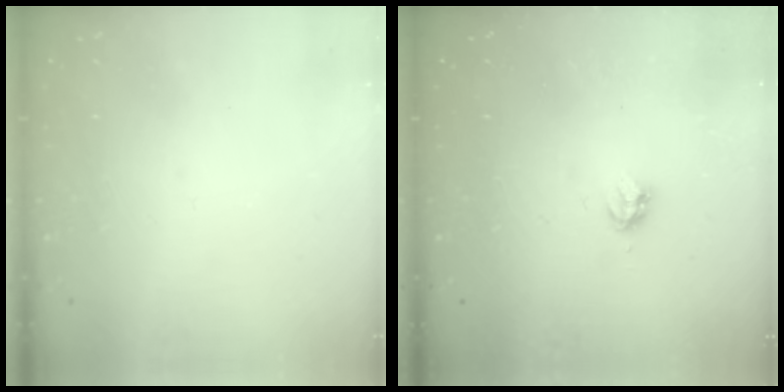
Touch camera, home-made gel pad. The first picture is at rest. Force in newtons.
{"total": 3.2, "press": 3.1, "slide": 0.5}